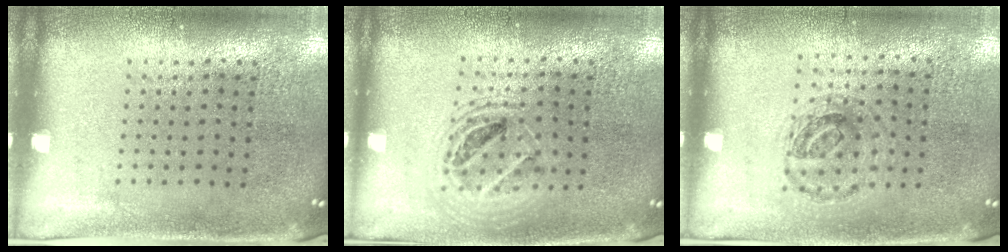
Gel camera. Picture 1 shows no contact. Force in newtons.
{"total": 1.5, "press": 1.3, "slide": 0.7}
{"total": 0.9, "press": 0.8, "slide": 0.3}